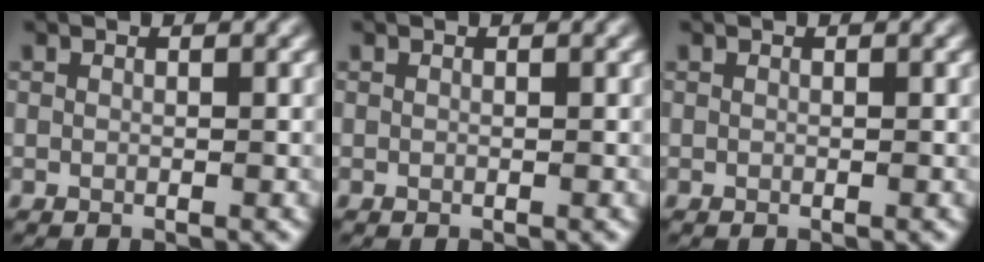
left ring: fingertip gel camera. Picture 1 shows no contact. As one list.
[{"total": 0.0}, {"total": 0.0}]